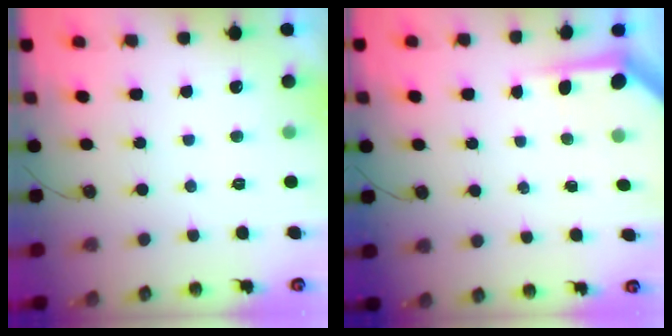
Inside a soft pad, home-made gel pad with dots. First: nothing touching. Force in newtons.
{"total": 3.6, "press": 3.6, "slide": 0.4}